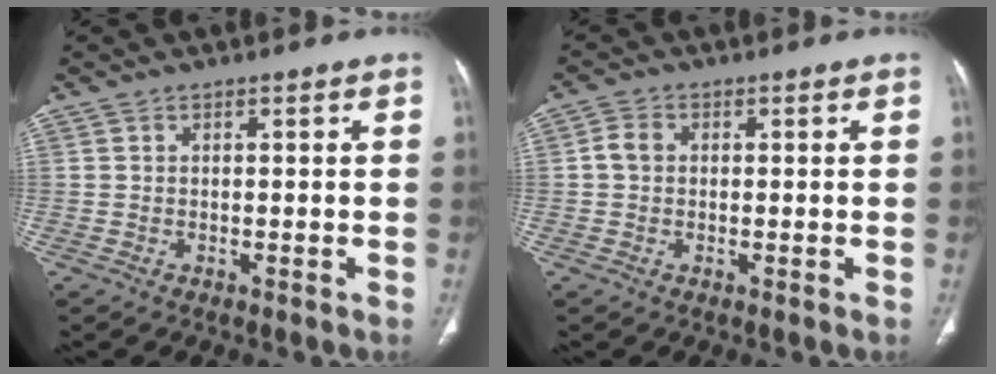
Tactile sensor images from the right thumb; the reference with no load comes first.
{"total": 2.8, "force": [0.1, 2.3, 1.6], "torque": [-0.030, 0.007, -0.002]}